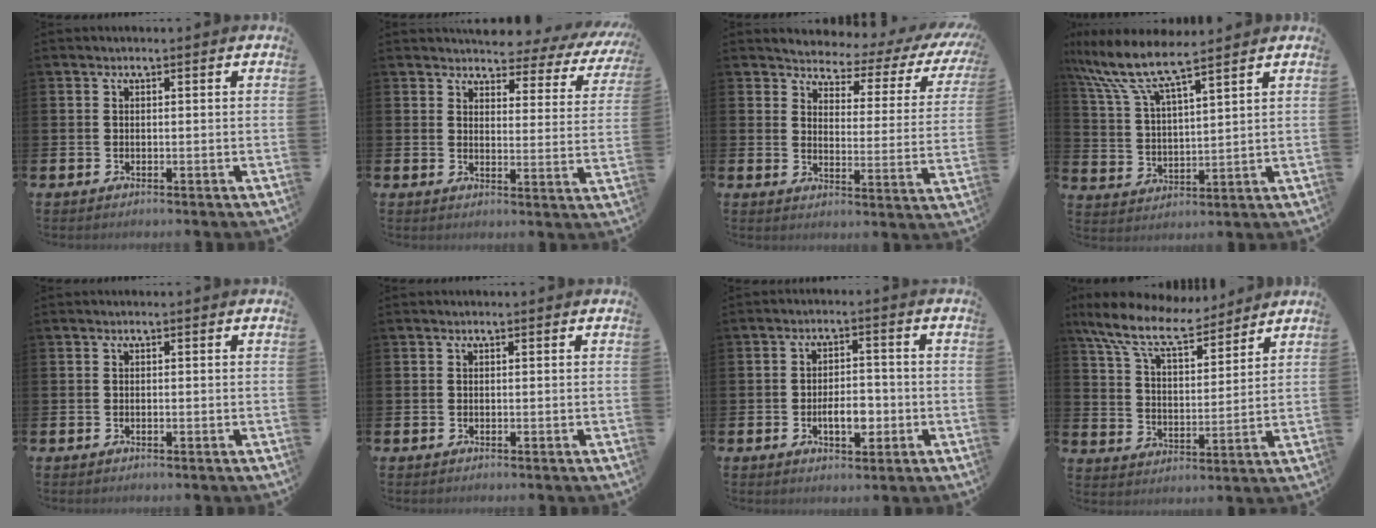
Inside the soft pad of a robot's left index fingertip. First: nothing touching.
{"total": 3.8, "force": [3.5, 1.3, 0.7], "torque": [-0.019, -0.035, 0.053]}
{"total": 2.8, "force": [2.5, 1.3, 0.6], "torque": [-0.025, -0.036, 0.029]}
{"total": 8.4, "force": [7.6, 1.1, 3.6], "torque": [-0.105, -0.036, 0.132]}
{"total": 0.0}
{"total": 0.0}
{"total": 4.7, "force": [-1.3, 2.4, 3.8], "torque": [-0.055, 0.002, -0.026]}
{"total": 10.1, "force": [8.8, 2.8, 4.1], "torque": [-0.119, -0.041, 0.158]}